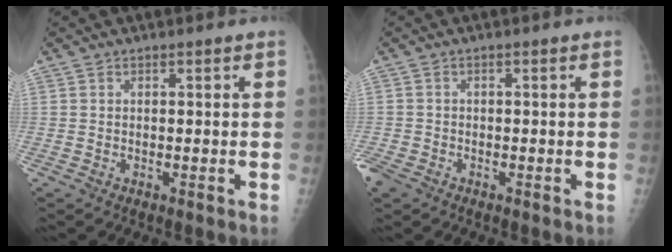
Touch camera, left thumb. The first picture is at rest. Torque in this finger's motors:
{"motor_torque": [-0.36, 0.26, -0.14, -0.08, 0.12]}